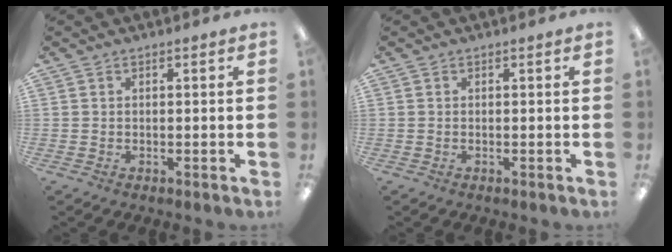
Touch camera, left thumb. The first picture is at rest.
{"total": 0.0}